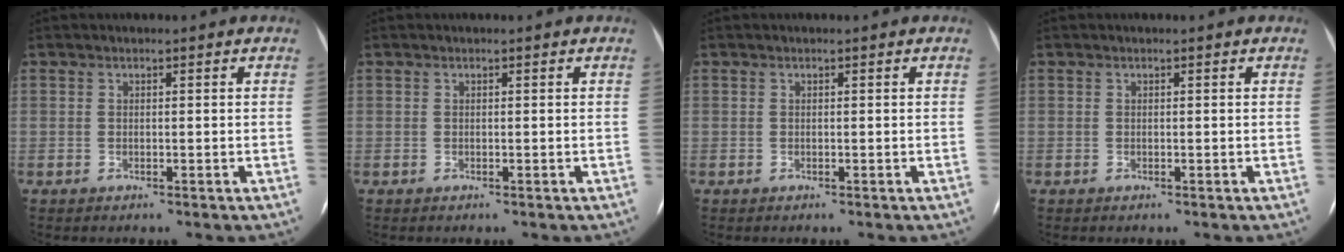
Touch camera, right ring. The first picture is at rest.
{"total": 0.0}
{"total": 0.0}
{"total": 0.0}